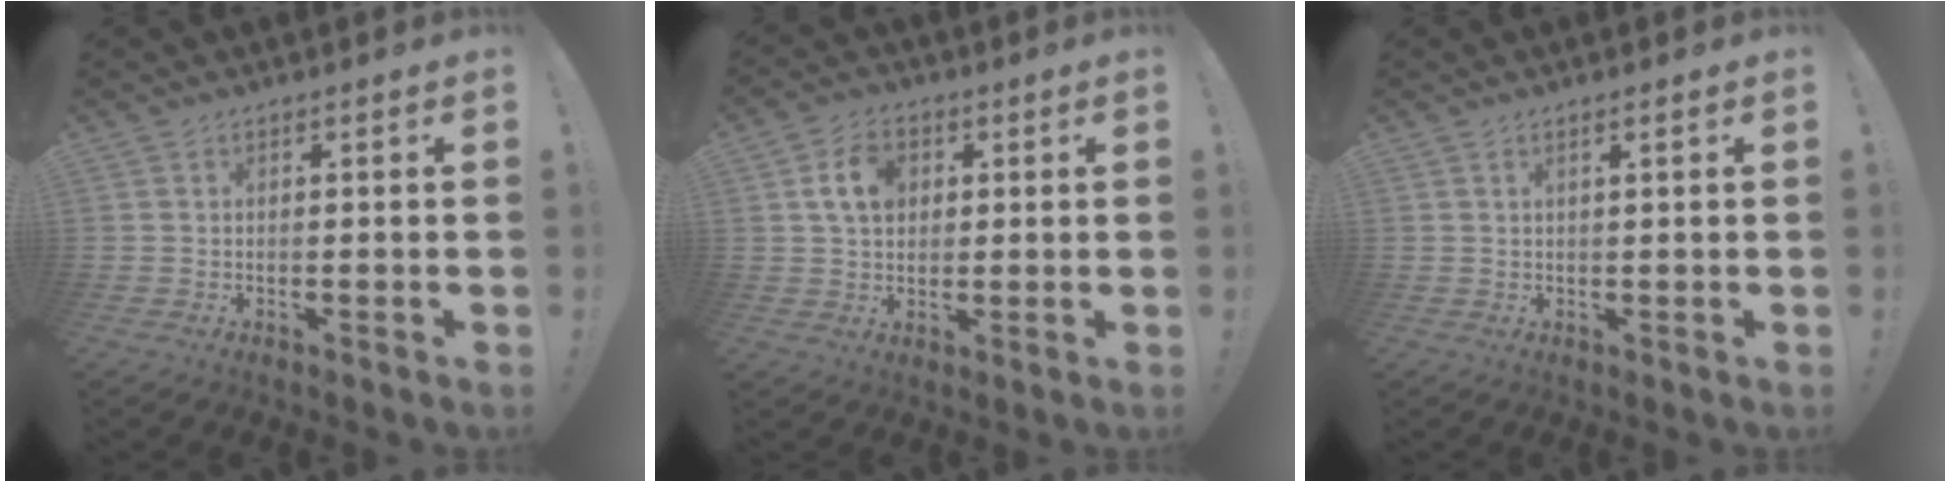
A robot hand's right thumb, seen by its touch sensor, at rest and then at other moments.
{"total": 8.5, "force": [2.3, 6.1, 5.4], "torque": [-0.099, 0.011, 0.044]}
{"total": 1.6, "force": [0.7, -0.2, 1.4], "torque": [-0.019, -0.004, 0.008]}